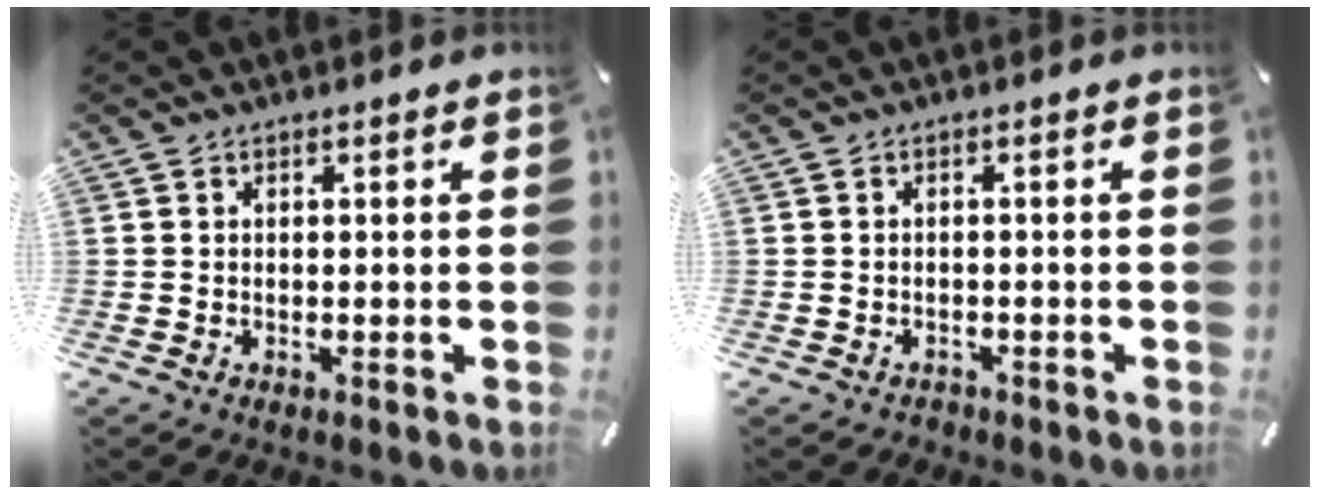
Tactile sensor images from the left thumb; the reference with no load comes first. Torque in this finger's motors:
{"motor_torque": [-0.32, -0.29, -0.04, 0.27, 0.00]}